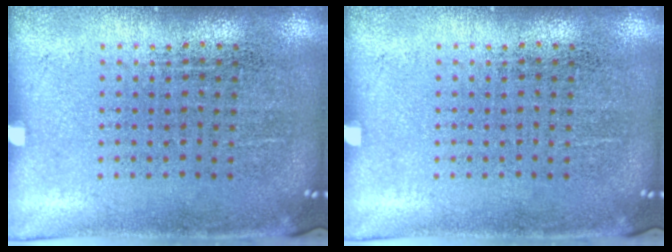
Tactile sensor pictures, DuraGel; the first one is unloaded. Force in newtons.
{"total": 0.0}